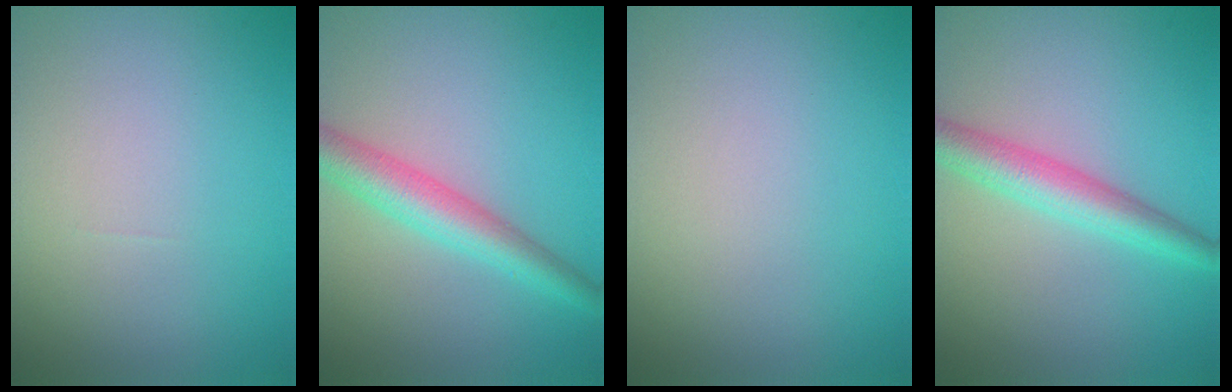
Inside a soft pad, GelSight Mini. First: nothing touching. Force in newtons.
{"total": 4.4, "press": 4.4, "slide": 0.1}
{"total": 0.0}
{"total": 4.0, "press": 4.0, "slide": 0.1}